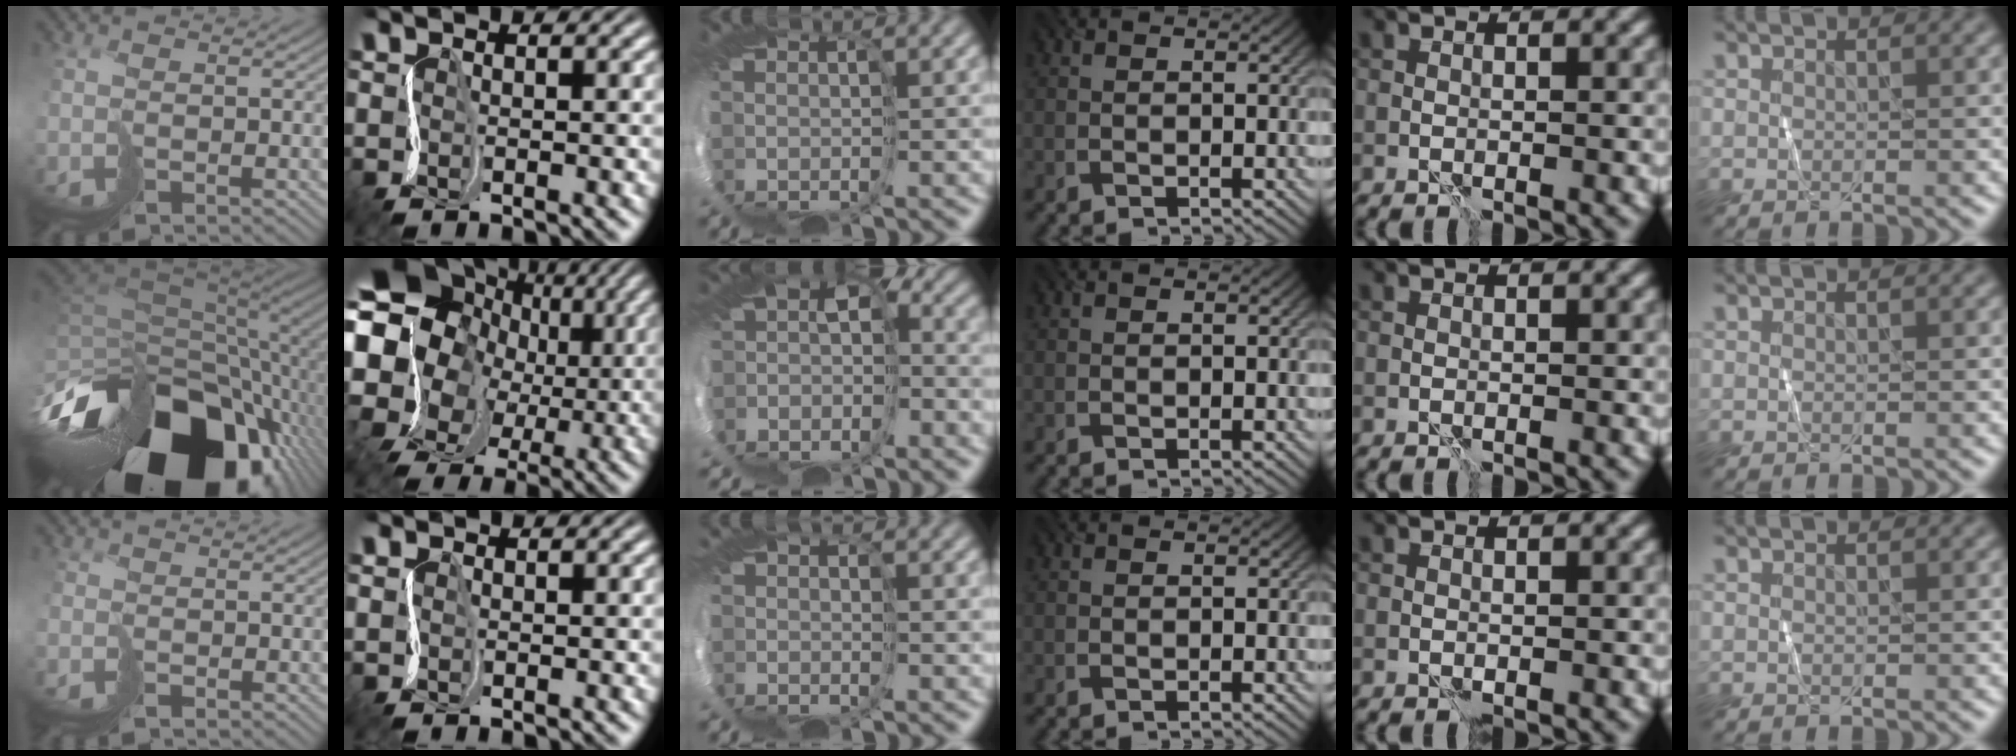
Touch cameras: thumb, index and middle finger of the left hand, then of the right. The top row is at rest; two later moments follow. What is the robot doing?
{"motion": "cut", "object": "paper bag"}